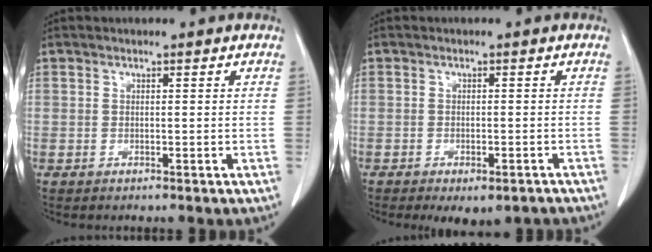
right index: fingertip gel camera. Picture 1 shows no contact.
{"total": 5.7, "force": [-4.2, 2.3, 3.1], "torque": [-0.030, 0.000, -0.053]}